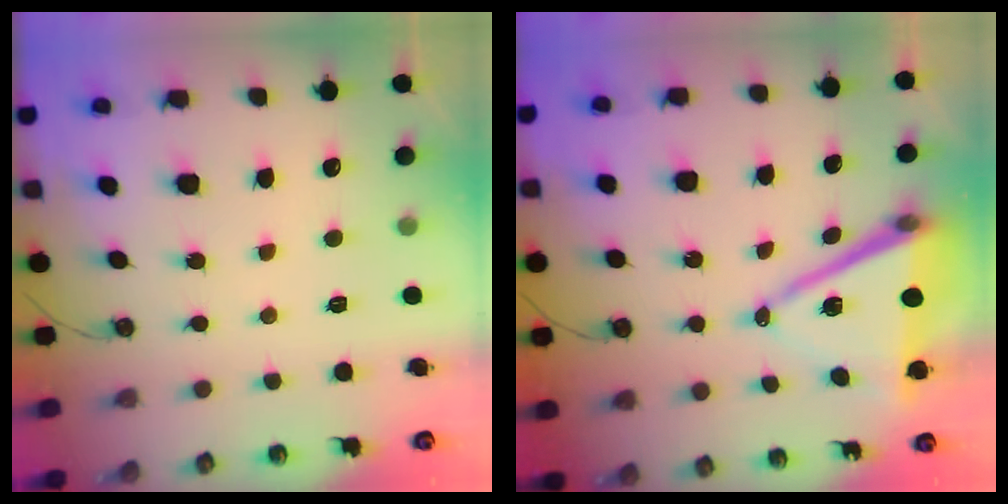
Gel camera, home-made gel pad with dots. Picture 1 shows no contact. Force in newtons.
{"total": 12.6, "press": 12.0, "slide": 3.8}